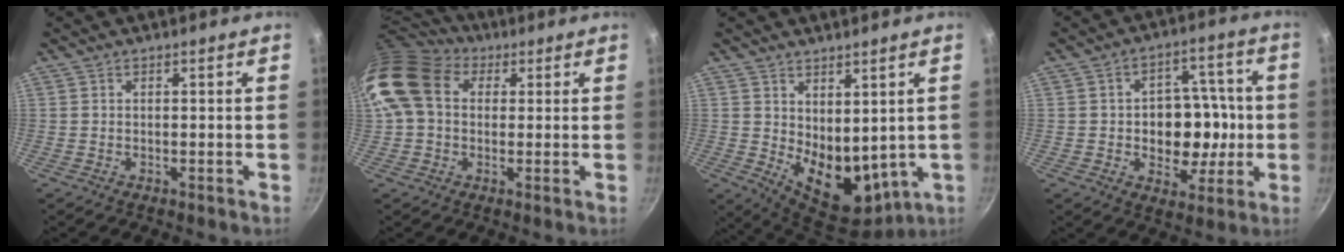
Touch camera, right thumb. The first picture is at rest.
{"total": 14.2, "force": [3.1, 10.8, 8.7], "torque": [-0.156, 0.024, 0.040]}
{"total": 12.3, "force": [2.3, 7.6, 9.4], "torque": [-0.116, -0.046, 0.062]}
{"total": 13.1, "force": [-1.3, 9.9, 8.5], "torque": [-0.070, 0.017, -0.016]}